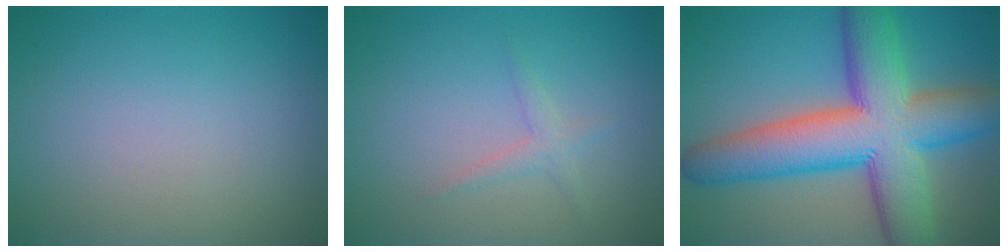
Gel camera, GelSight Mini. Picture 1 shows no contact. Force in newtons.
{"total": 1.3, "press": 1.3, "slide": 0.1}
{"total": 13.3, "press": 13.2, "slide": 0.6}